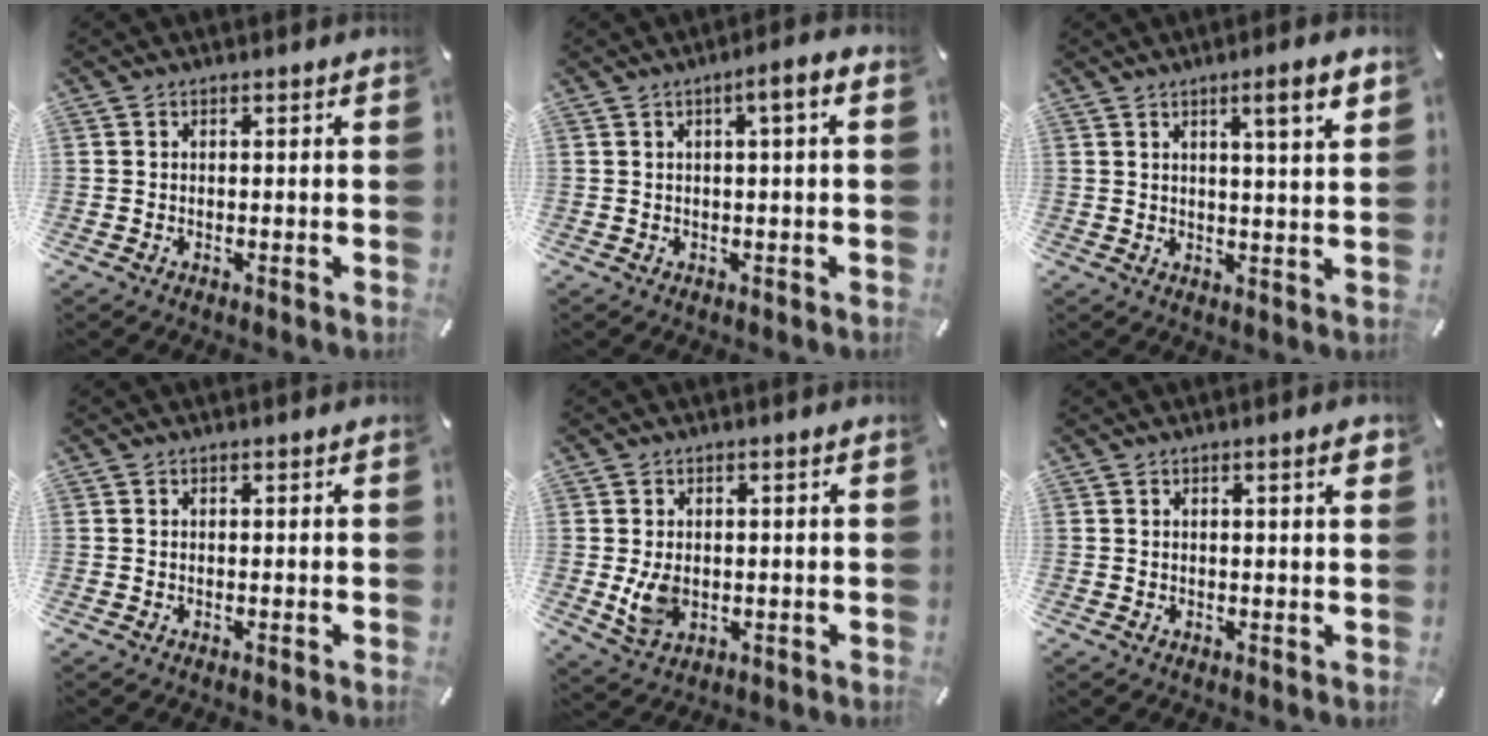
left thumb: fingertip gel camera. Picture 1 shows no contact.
{"total": 4.4, "force": [0.7, 0.5, 4.3], "torque": [-0.072, 0.000, 0.008]}
{"total": 7.2, "force": [3.6, 0.3, 6.2], "torque": [-0.095, -0.014, 0.051]}
{"total": 0.0}
{"total": 5.9, "force": [-0.2, 4.1, 4.3], "torque": [-0.095, -0.005, -0.006]}
{"total": 2.8, "force": [1.0, 0.4, 2.6], "torque": [-0.044, 0.001, 0.013]}